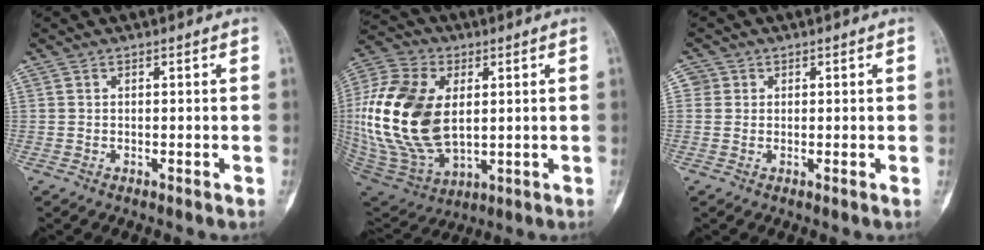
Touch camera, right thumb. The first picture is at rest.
{"total": 23.5, "force": [2.1, 14.5, 18.4], "torque": [-0.382, -0.017, 0.048]}
{"total": 1.8, "force": [0.4, 1.8, 0.2], "torque": [0.008, 0.002, 0.002]}